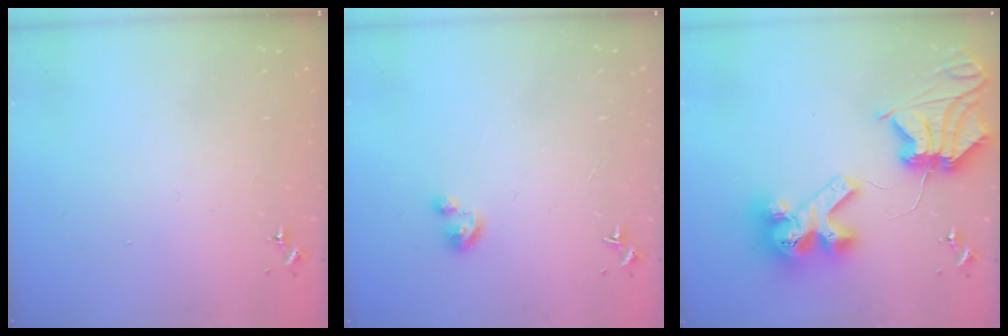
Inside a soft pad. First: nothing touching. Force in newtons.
{"total": 2.8, "press": 2.8, "slide": 0.2}
{"total": 15.6, "press": 15.5, "slide": 2.1}